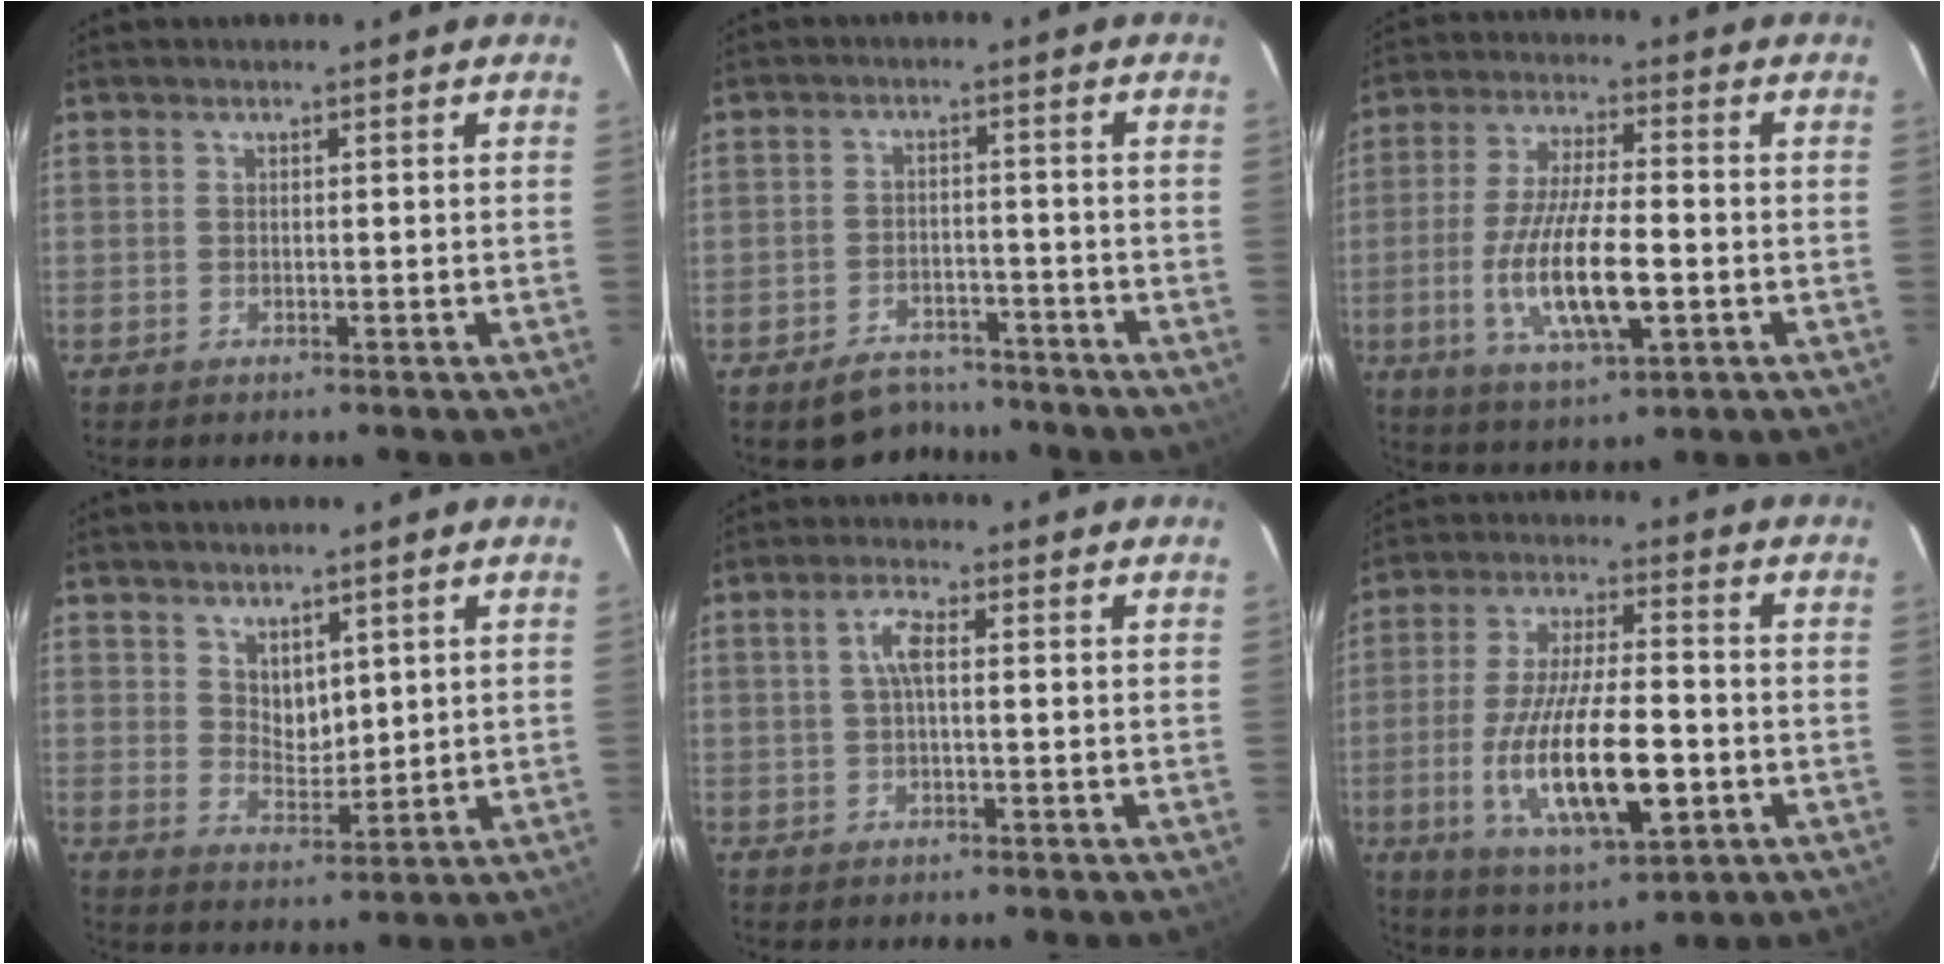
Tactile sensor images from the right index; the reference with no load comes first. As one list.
[{"total": 7.3, "force": [-6.2, 3.4, 1.6], "torque": [-0.043, 0.013, -0.080]}, {"total": 14.4, "force": [-3.5, 4.0, 13.4], "torque": [-0.268, -0.013, -0.060]}, {"total": 4.3, "force": [2.9, 2.6, 1.9], "torque": [-0.025, 0.000, 0.058]}, {"total": 3.3, "force": [0.3, 1.0, 3.2], "torque": [-0.066, 0.008, 0.006]}, {"total": 17.7, "force": [-4.6, 5.4, 16.2], "torque": [-0.323, -0.020, -0.073]}]